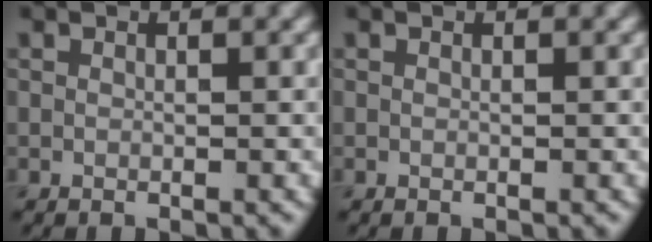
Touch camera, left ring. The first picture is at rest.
{"total": 0.0}